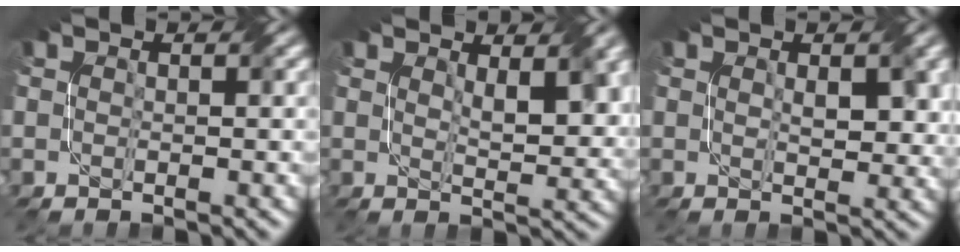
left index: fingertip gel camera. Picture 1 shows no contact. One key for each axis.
{"total": 3.7, "fx": 2.0, "fy": 1.2, "fz": 2.9, "tx": -0.045, "ty": 0.001, "tz": 0.042}
{"total": 2.7, "fx": 0.9, "fy": 1.2, "fz": 2.3, "tx": -0.036, "ty": 0.003, "tz": 0.026}